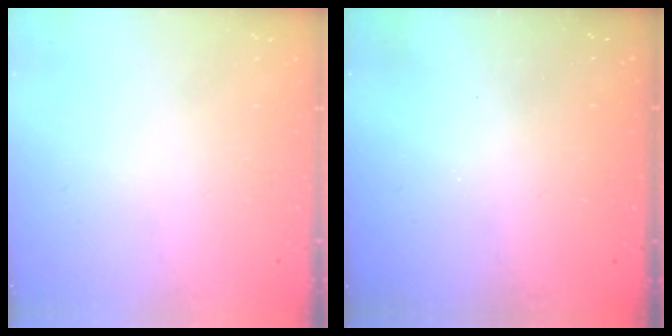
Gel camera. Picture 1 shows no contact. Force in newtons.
{"total": 3.0, "press": 3.0, "slide": 0.3}